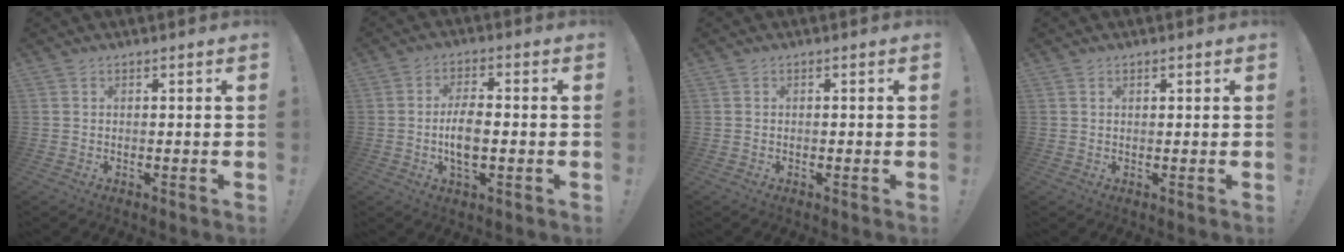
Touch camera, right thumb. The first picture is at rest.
{"total": 7.7, "force": [-1.4, 3.2, 6.8], "torque": [-0.143, -0.001, -0.027]}
{"total": 0.5, "force": [-0.4, 0.4, 0.0], "torque": [-0.008, 0.004, -0.005]}
{"total": 0.6, "force": [0.4, 0.3, 0.3], "torque": [0.002, -0.003, 0.006]}